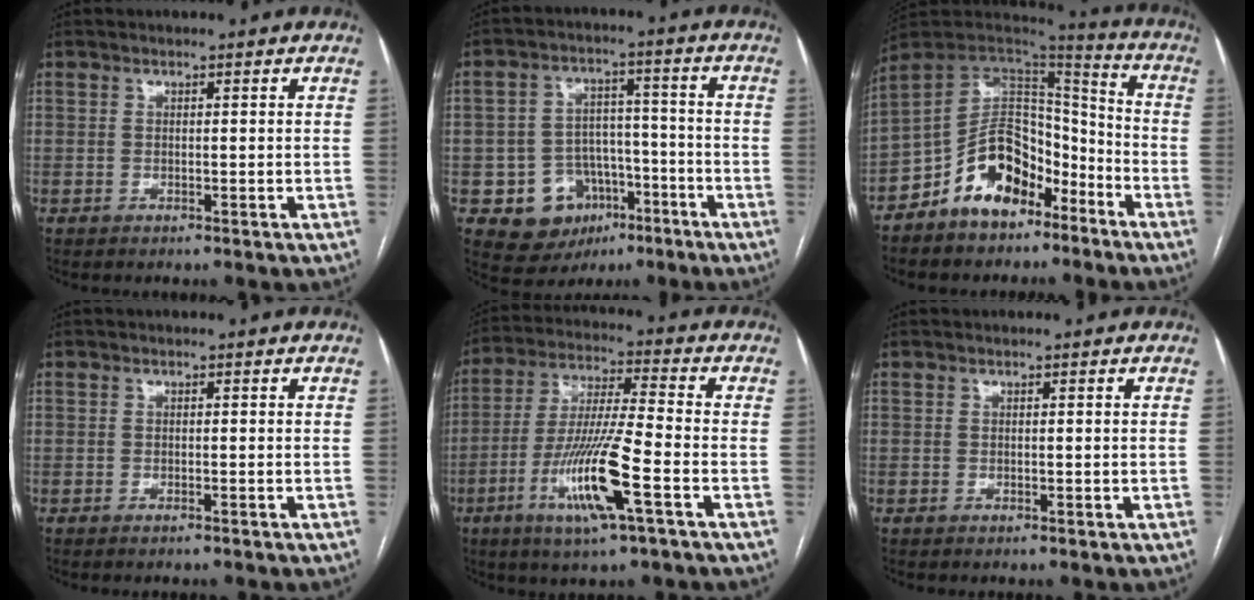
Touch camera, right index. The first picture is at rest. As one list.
[{"total": 10.0, "force": [-4.4, 8.4, 3.2], "torque": [-0.046, 0.031, -0.057]}, {"total": 13.6, "force": [-8.0, 8.0, 7.7], "torque": [-0.144, 0.032, -0.141]}, {"total": 0.5, "force": [-0.4, -0.1, 0.3], "torque": [-0.009, -0.001, -0.007]}, {"total": 13.7, "force": [-5.3, 0.4, 12.6], "torque": [-0.253, -0.018, -0.099]}, {"total": 0.0}]